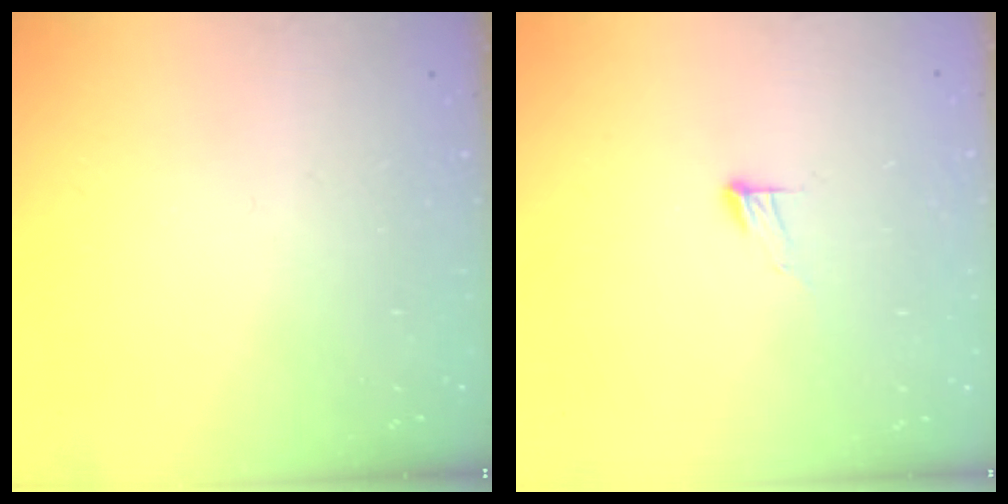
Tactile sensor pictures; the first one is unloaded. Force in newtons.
{"total": 4.2, "press": 4.2, "slide": 0.4}